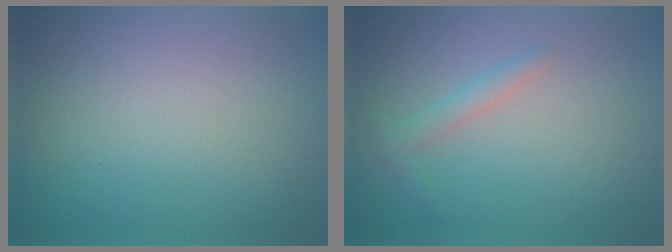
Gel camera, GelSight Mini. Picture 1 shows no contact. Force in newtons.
{"total": 1.5, "press": 1.5, "slide": 0.1}